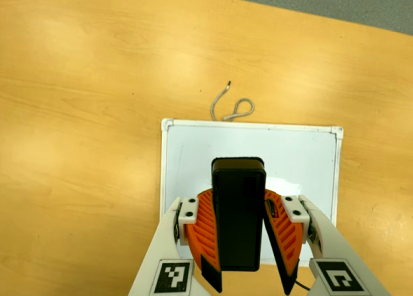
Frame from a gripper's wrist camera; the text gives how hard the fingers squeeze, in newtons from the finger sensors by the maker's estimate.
{"total": 10.0, "left": 9.1, "right": 10.9}